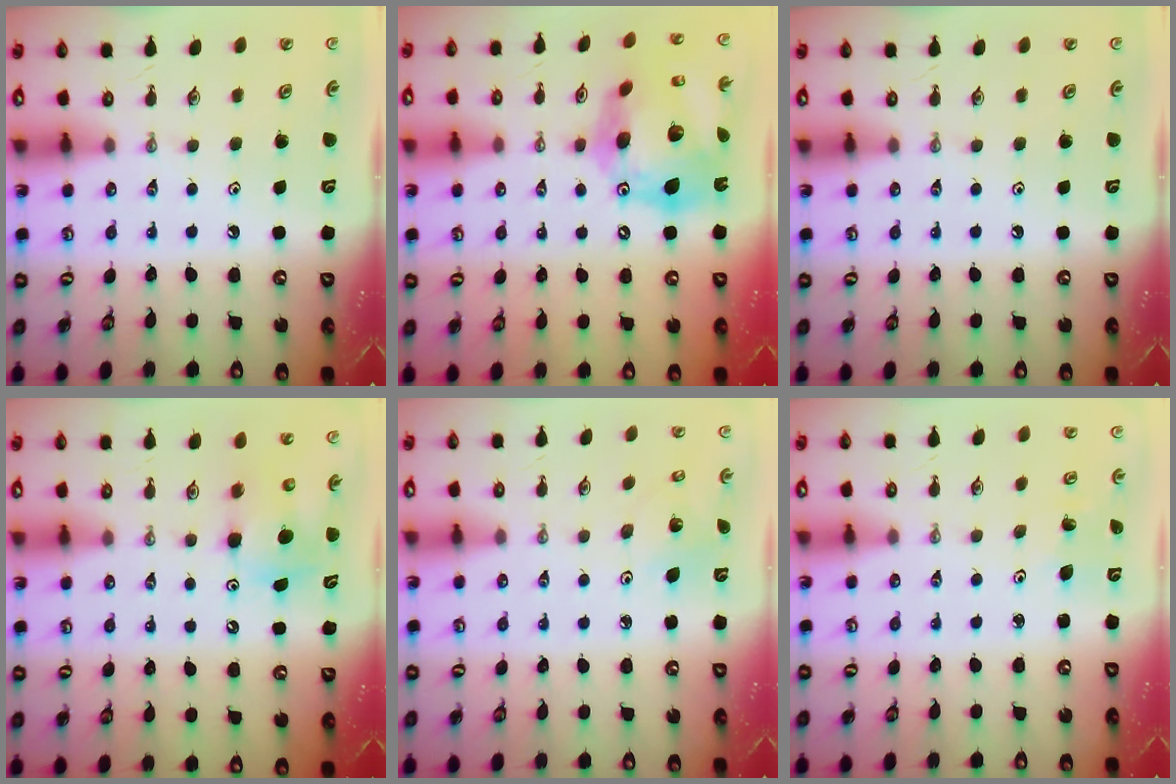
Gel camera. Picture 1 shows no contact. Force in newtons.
{"total": 22.0, "press": 21.8, "slide": 2.4}
{"total": 0.0}
{"total": 8.2, "press": 8.1, "slide": 0.8}
{"total": 2.8, "press": 2.8, "slide": 0.2}
{"total": 2.3, "press": 2.3, "slide": 0.3}